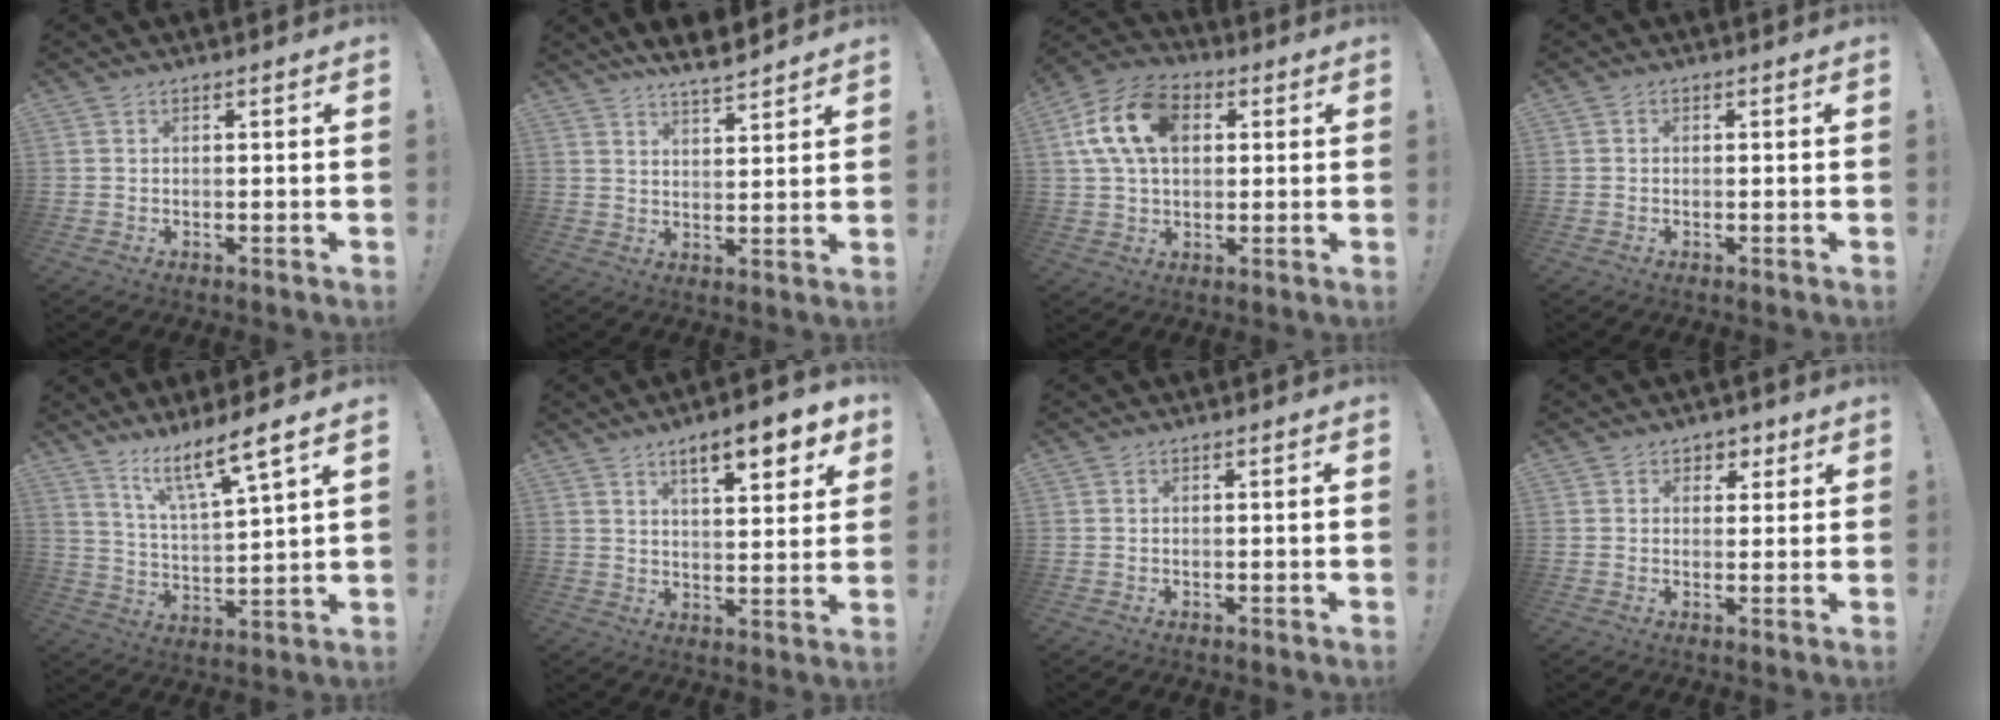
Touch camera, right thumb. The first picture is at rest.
{"total": 6.9, "force": [6.3, 1.1, 2.7], "torque": [-0.051, -0.035, 0.115]}
{"total": 16.1, "force": [4.1, 10.9, 11.1], "torque": [-0.207, 0.009, 0.078]}
{"total": 0.6, "force": [-0.1, 0.6, 0.1], "torque": [-0.003, 0.003, -0.002]}
{"total": 10.9, "force": [8.2, 0.5, 7.2], "torque": [-0.119, -0.055, 0.130]}
{"total": 10.8, "force": [6.5, 2.7, 8.2], "torque": [-0.111, -0.033, 0.104]}
{"total": 0.7, "force": [0.0, -0.2, 0.7], "torque": [-0.015, 0.001, 0.000]}
{"total": 4.0, "force": [1.9, 3.4, 0.9], "torque": [0.008, -0.011, 0.030]}